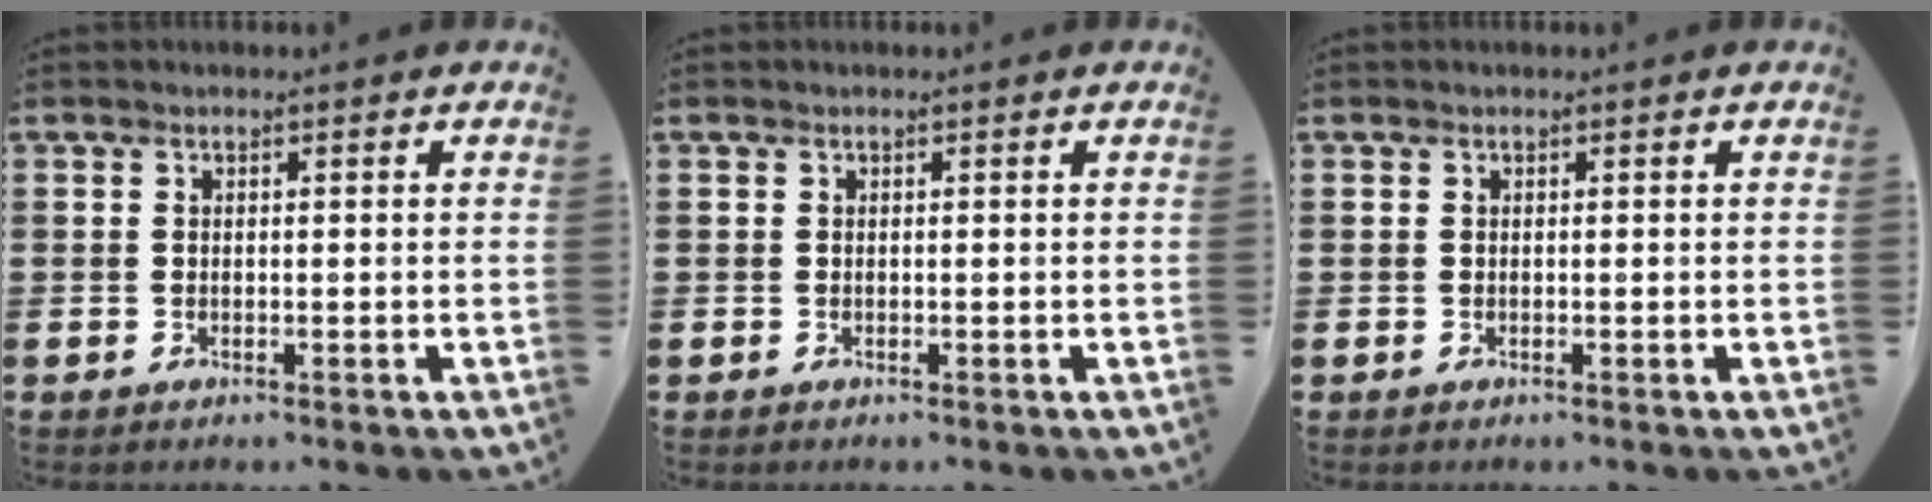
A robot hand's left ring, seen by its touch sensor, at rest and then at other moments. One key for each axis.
{"total": 0.0}
{"total": 0.0}